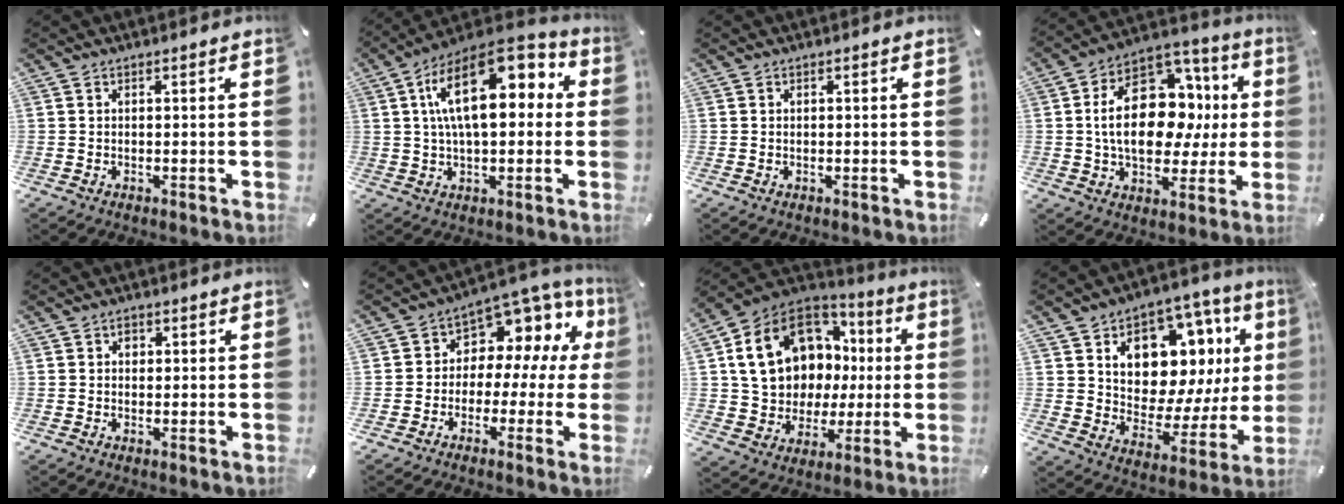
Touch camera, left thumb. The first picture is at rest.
{"total": 18.8, "force": [4.9, 9.9, 15.2], "torque": [-0.254, -0.018, 0.078]}
{"total": 0.5, "force": [0.0, 0.3, 0.4], "torque": [-0.001, -0.004, -0.002]}
{"total": 22.1, "force": [2.0, 15.0, 16.1], "torque": [-0.261, 0.004, 0.039]}
{"total": 1.5, "force": [0.2, 1.4, 0.6], "torque": [0.002, 0.000, -0.001]}
{"total": 8.0, "force": [2.3, 6.4, 4.1], "torque": [-0.075, -0.031, 0.043]}
{"total": 18.6, "force": [6.1, 14.8, 9.6], "torque": [-0.183, -0.034, 0.130]}
{"total": 15.4, "force": [7.5, 10.0, 9.0], "torque": [-0.129, -0.064, 0.132]}